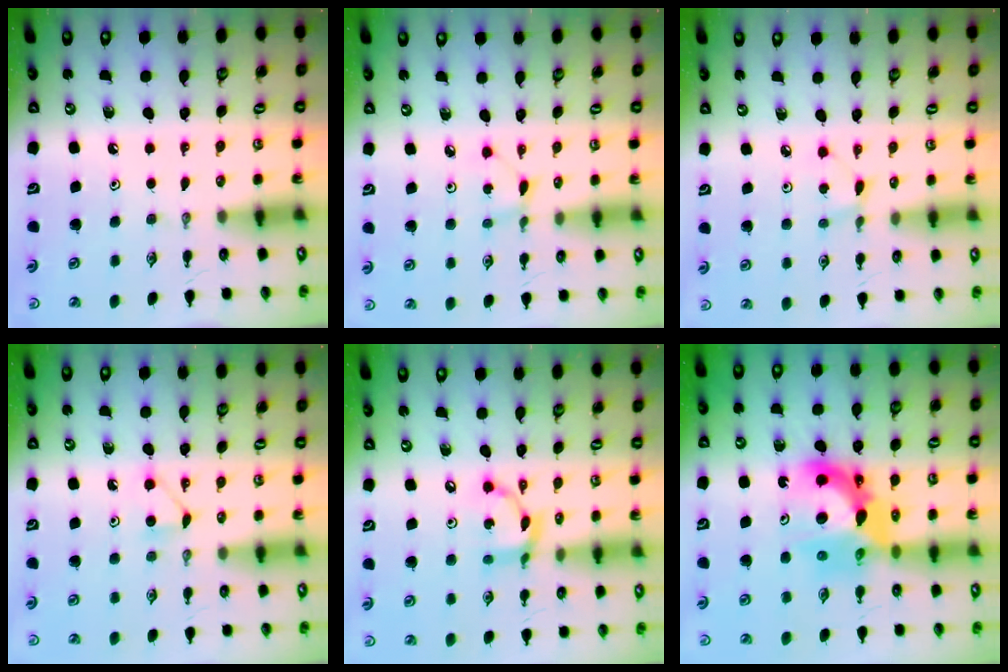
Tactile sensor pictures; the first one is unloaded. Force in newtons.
{"total": 1.5, "press": 1.5, "slide": 0.2}
{"total": 3.5, "press": 3.5, "slide": 0.4}
{"total": 5.1, "press": 5.0, "slide": 0.8}
{"total": 10.1, "press": 10.1, "slide": 0.6}
{"total": 12.7, "press": 12.6, "slide": 1.3}